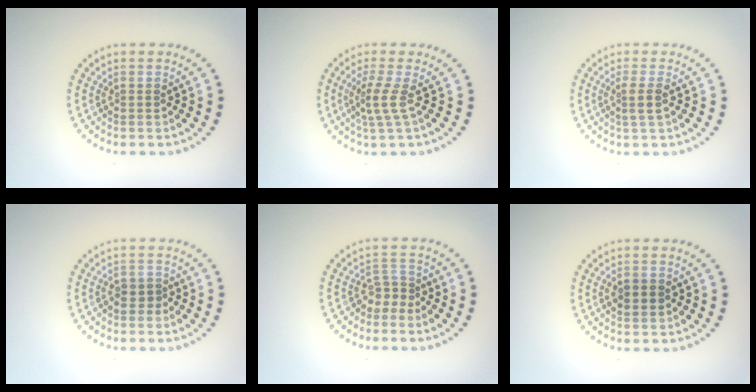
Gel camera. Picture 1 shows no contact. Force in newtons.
{"total": 2.3, "press": 1.6, "slide": 1.7}
{"total": 1.8, "press": 1.4, "slide": 1.1}
{"total": 1.4, "press": 1.1, "slide": 0.8}
{"total": 1.8, "press": 1.2, "slide": 1.4}
{"total": 2.3, "press": 2.2, "slide": 0.2}